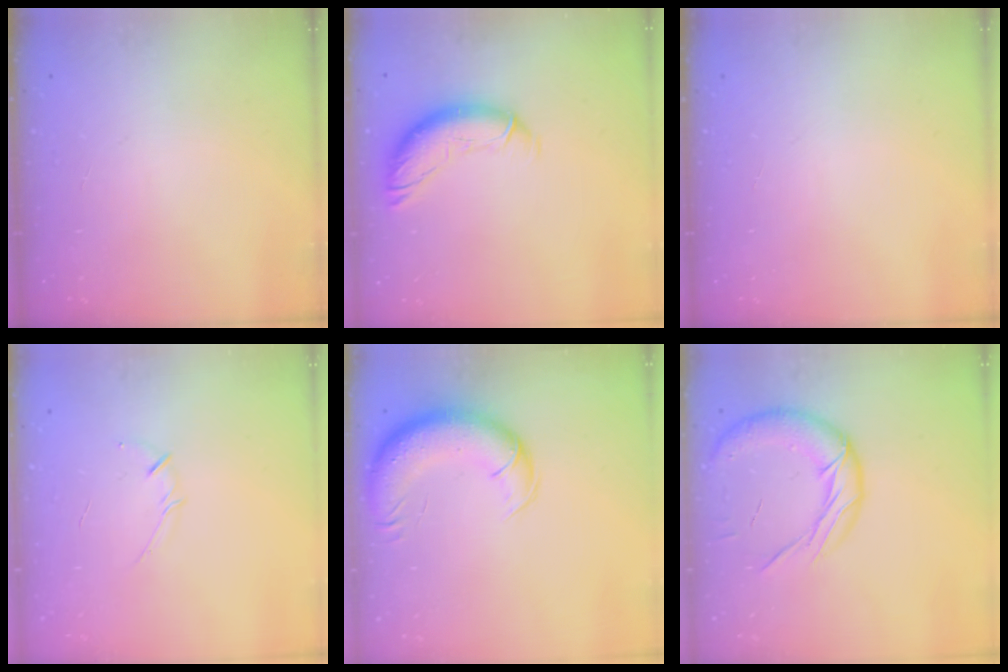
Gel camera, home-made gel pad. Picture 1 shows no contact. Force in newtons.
{"total": 12.6, "press": 12.4, "slide": 1.8}
{"total": 0.0}
{"total": 3.3, "press": 3.2, "slide": 0.6}
{"total": 13.8, "press": 13.2, "slide": 4.1}
{"total": 15.9, "press": 15.7, "slide": 1.9}